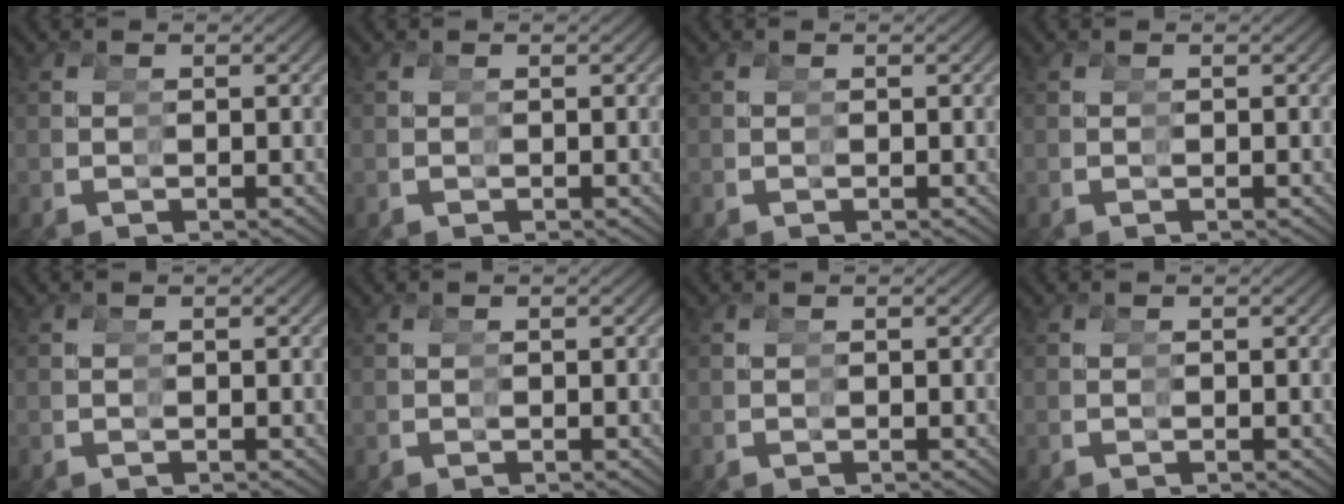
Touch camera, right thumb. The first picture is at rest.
{"total": 0.0}
{"total": 0.0}
{"total": 0.0}
{"total": 0.0}
{"total": 0.0}
{"total": 0.0}
{"total": 0.0}